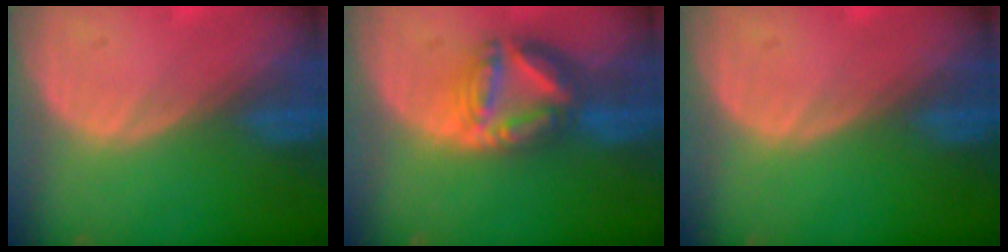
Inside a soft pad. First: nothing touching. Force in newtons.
{"total": 8.2, "press": 7.1, "slide": 4.1}
{"total": 0.0}